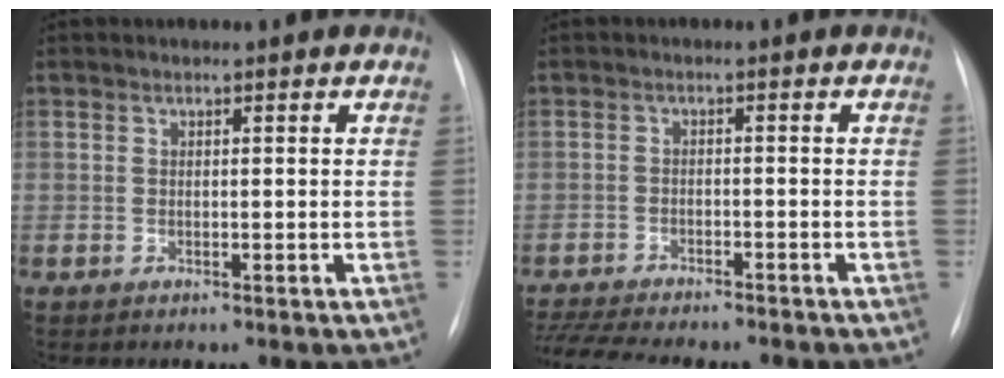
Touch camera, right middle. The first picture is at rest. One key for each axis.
{"total": 14.0, "fx": -12.3, "fy": 2.8, "fz": 6.0, "tx": -0.120, "ty": -0.010, "tz": -0.175}